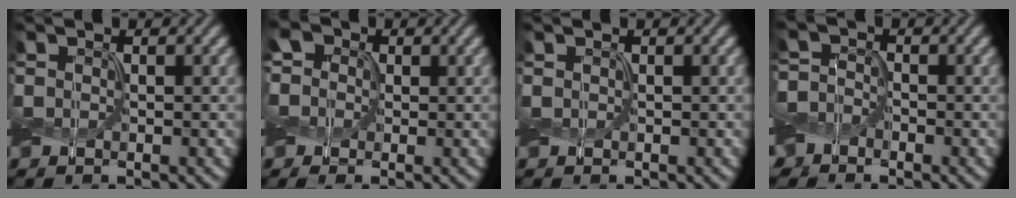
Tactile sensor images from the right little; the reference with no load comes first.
{"total": 6.0, "force": [2.3, 4.4, 3.4], "torque": [-0.080, 0.023, 0.016]}
{"total": 0.0}
{"total": 3.2, "force": [-2.0, 2.4, 0.5], "torque": [0.008, 0.013, -0.063]}